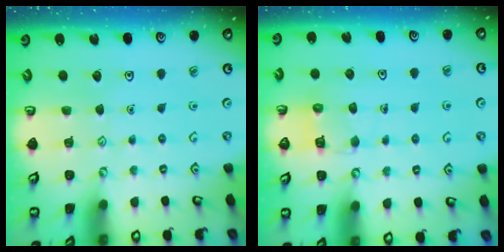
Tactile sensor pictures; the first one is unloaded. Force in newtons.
{"total": 4.9, "press": 4.9, "slide": 0.4}